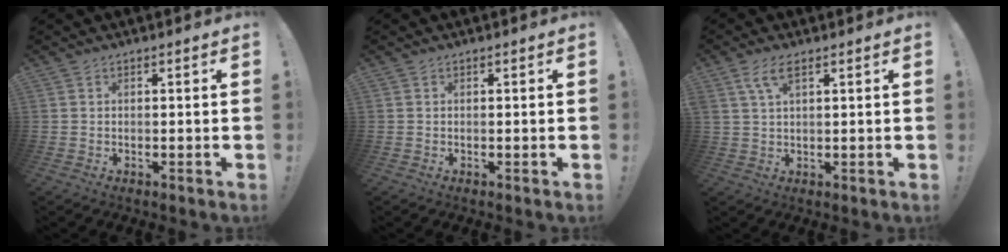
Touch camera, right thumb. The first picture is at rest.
{"total": 0.0}
{"total": 5.0, "force": [2.5, 1.6, 4.0], "torque": [-0.077, 0.002, 0.046]}